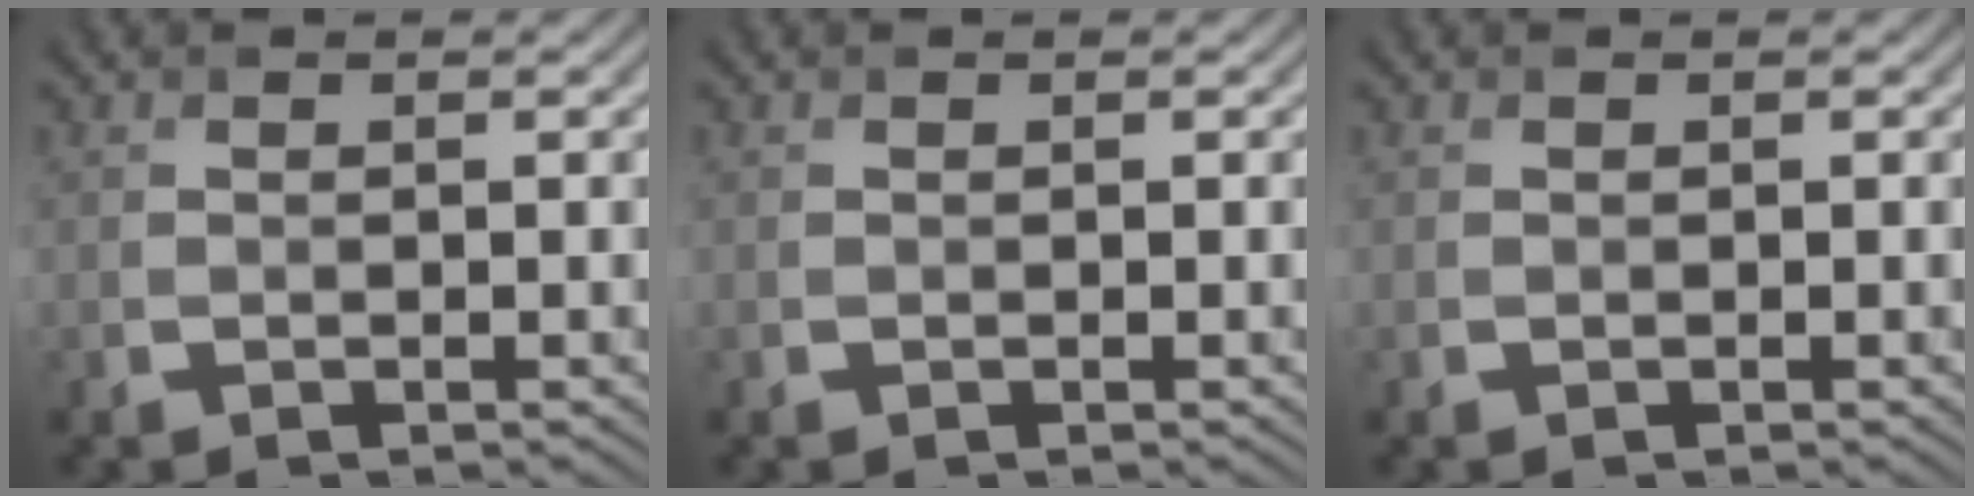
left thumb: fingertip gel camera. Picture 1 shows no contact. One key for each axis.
{"total": 0.0}
{"total": 0.0}